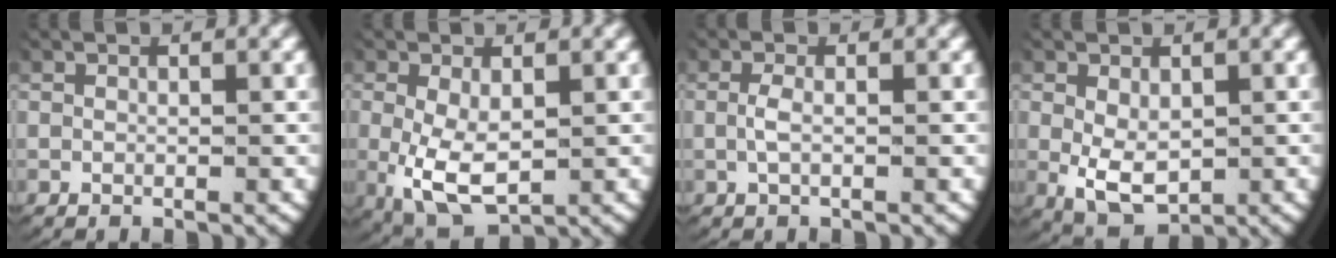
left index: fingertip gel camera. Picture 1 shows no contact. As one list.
[{"total": 6.1, "force": [-1.6, 3.8, 4.5], "torque": [-0.108, -0.039, -0.003]}, {"total": 1.3, "force": [-0.3, 0.2, 1.2], "torque": [-0.040, -0.007, -0.001]}, {"total": 4.8, "force": [-1.3, 3.3, 3.3], "torque": [-0.073, -0.031, -0.002]}]